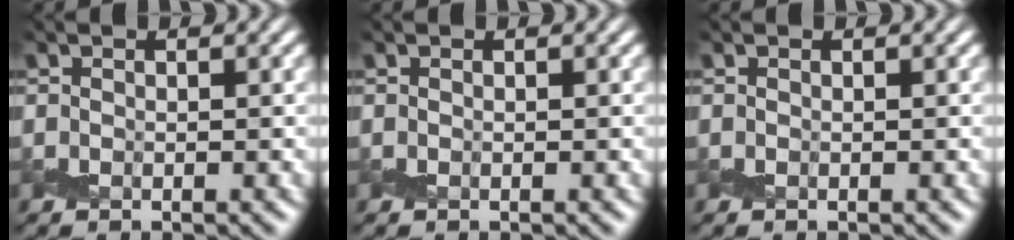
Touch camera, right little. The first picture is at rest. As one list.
[{"total": 0.0}, {"total": 0.0}]